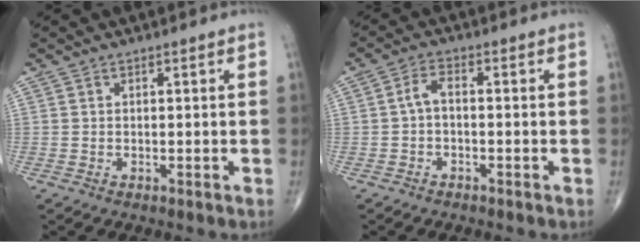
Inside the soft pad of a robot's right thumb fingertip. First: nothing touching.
{"total": 2.9, "force": [-0.5, 1.4, 2.5], "torque": [-0.046, 0.015, -0.015]}